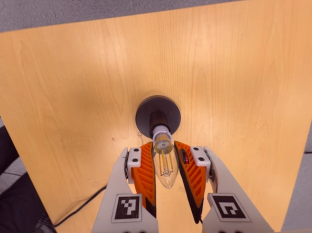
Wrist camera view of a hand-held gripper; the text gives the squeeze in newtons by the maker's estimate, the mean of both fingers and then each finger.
{"total": 13.0, "left": 13.0, "right": 13.0}